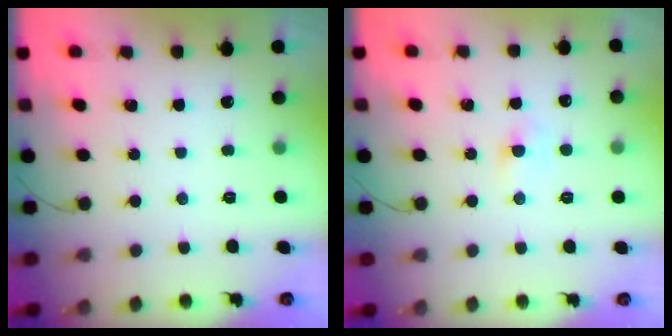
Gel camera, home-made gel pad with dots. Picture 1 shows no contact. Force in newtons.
{"total": 2.4, "press": 2.2, "slide": 0.9}